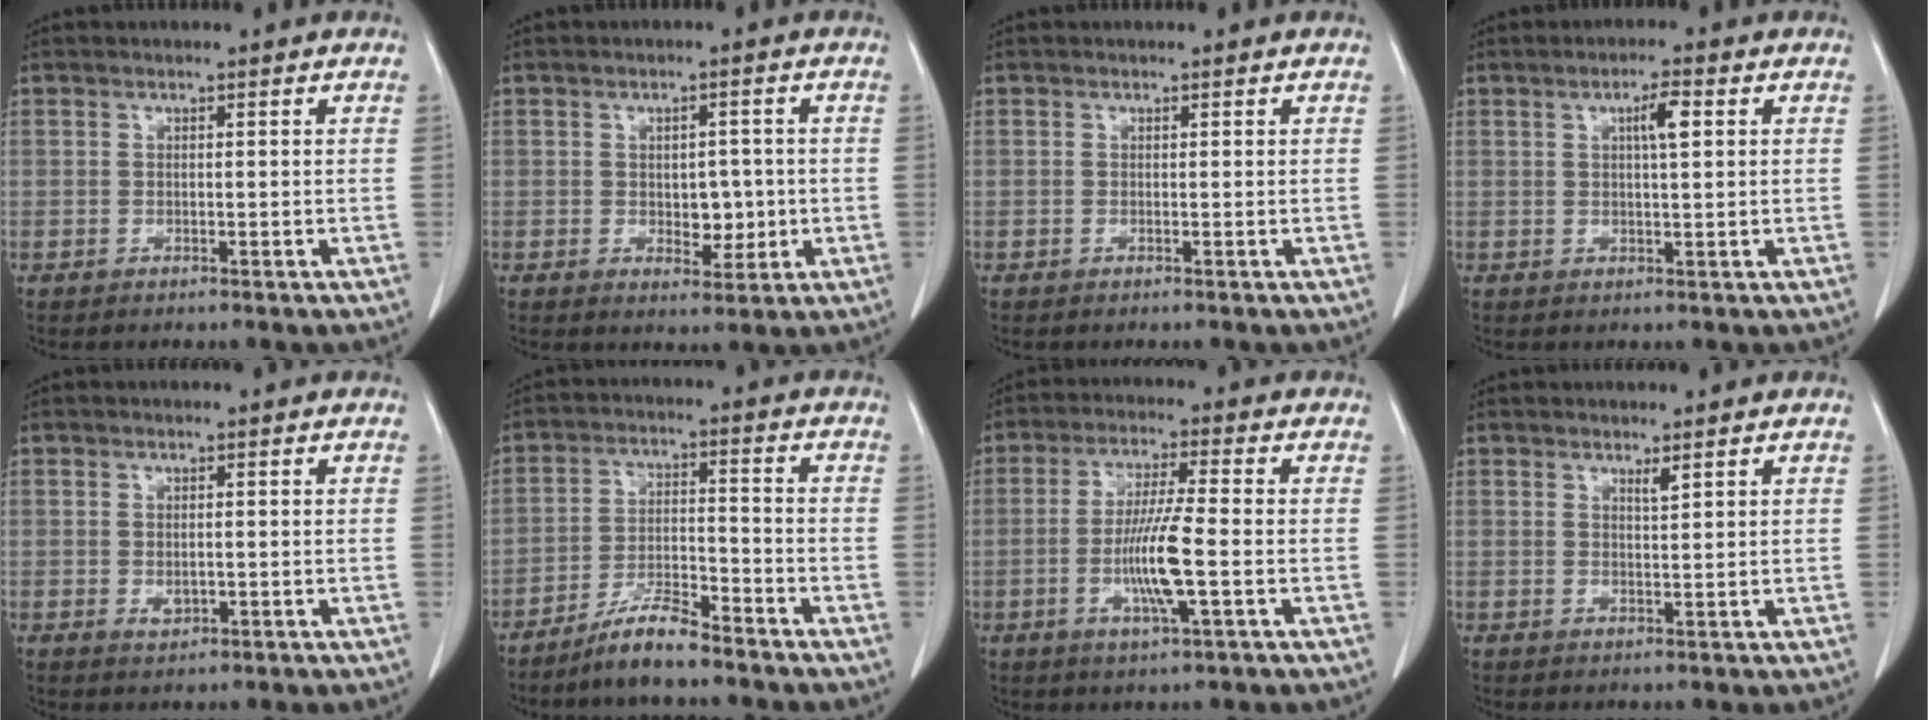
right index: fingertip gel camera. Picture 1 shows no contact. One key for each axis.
{"total": 4.4, "fx": -0.4, "fy": 2.8, "fz": 3.4, "tx": -0.039, "ty": 0.003, "tz": 0.004}
{"total": 0.0}
{"total": 3.5, "fx": 1.1, "fy": 0.4, "fz": 3.3, "tx": -0.056, "ty": 0.003, "tz": 0.018}
{"total": 1.8, "fx": -0.3, "fy": 1.1, "fz": 1.3, "tx": -0.024, "ty": -0.002, "tz": 0.002}
{"total": 6.9, "fx": -5.9, "fy": 0.7, "fz": 3.6, "tx": -0.071, "ty": -0.008, "tz": -0.112}
{"total": 8.7, "fx": -2.0, "fy": 0.2, "fz": 8.5, "tx": -0.167, "ty": -0.008, "tz": -0.039}
{"total": 1.1, "fx": 0.9, "fy": 0.0, "fz": 0.7, "tx": -0.017, "ty": -0.006, "tz": 0.019}